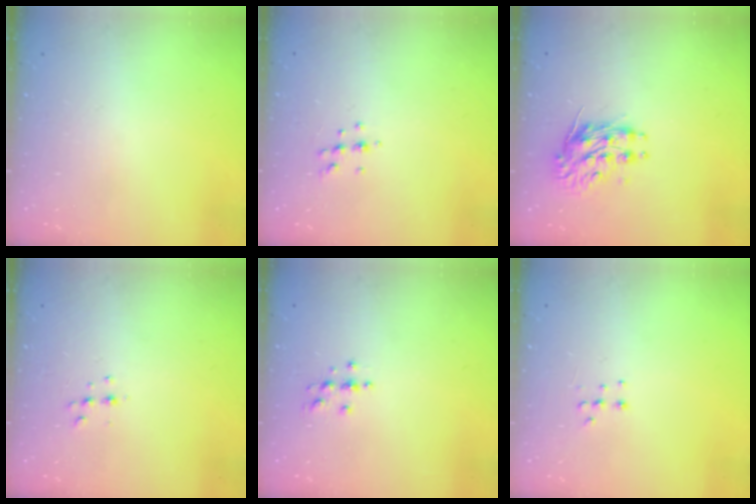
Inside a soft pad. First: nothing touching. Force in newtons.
{"total": 4.9, "press": 4.8, "slide": 1.1}
{"total": 9.2, "press": 9.2, "slide": 0.2}
{"total": 4.3, "press": 4.2, "slide": 0.8}
{"total": 3.3, "press": 3.3, "slide": 0.5}
{"total": 5.7, "press": 5.6, "slide": 1.0}